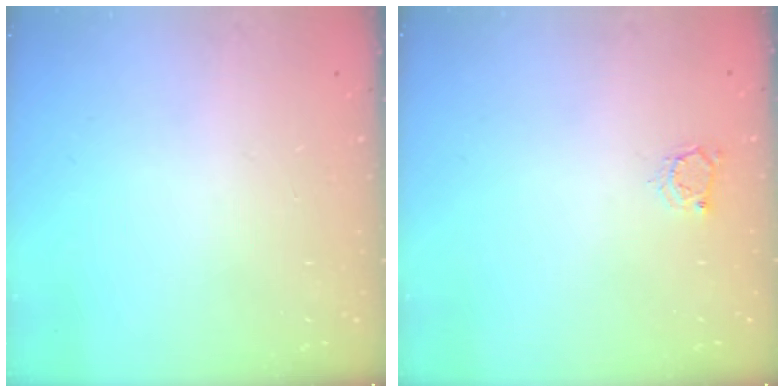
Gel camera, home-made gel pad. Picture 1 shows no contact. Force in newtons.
{"total": 2.9, "press": 2.9, "slide": 0.4}